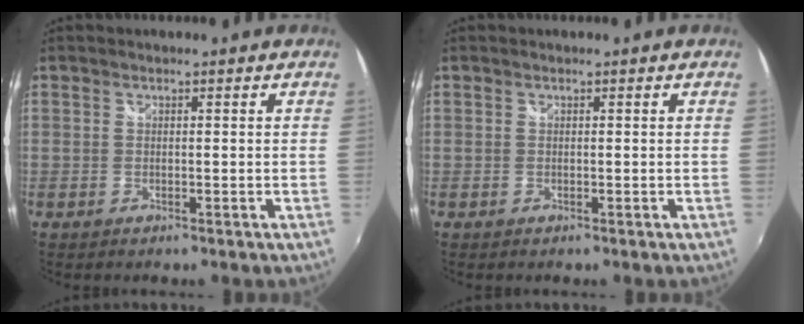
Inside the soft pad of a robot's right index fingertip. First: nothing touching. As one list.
[{"total": 0.0}]